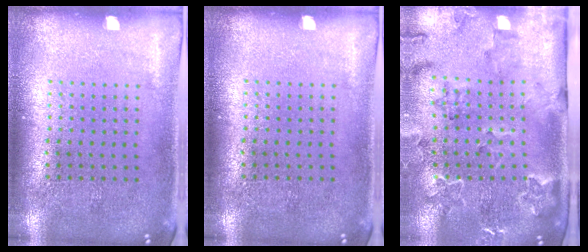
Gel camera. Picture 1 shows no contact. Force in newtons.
{"total": 0.0}
{"total": 2.3, "press": 2.3, "slide": 0.1}